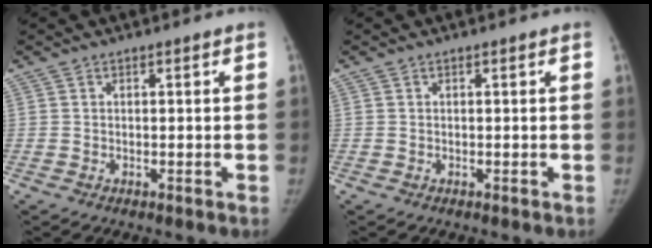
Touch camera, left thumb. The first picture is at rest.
{"total": 0.0}